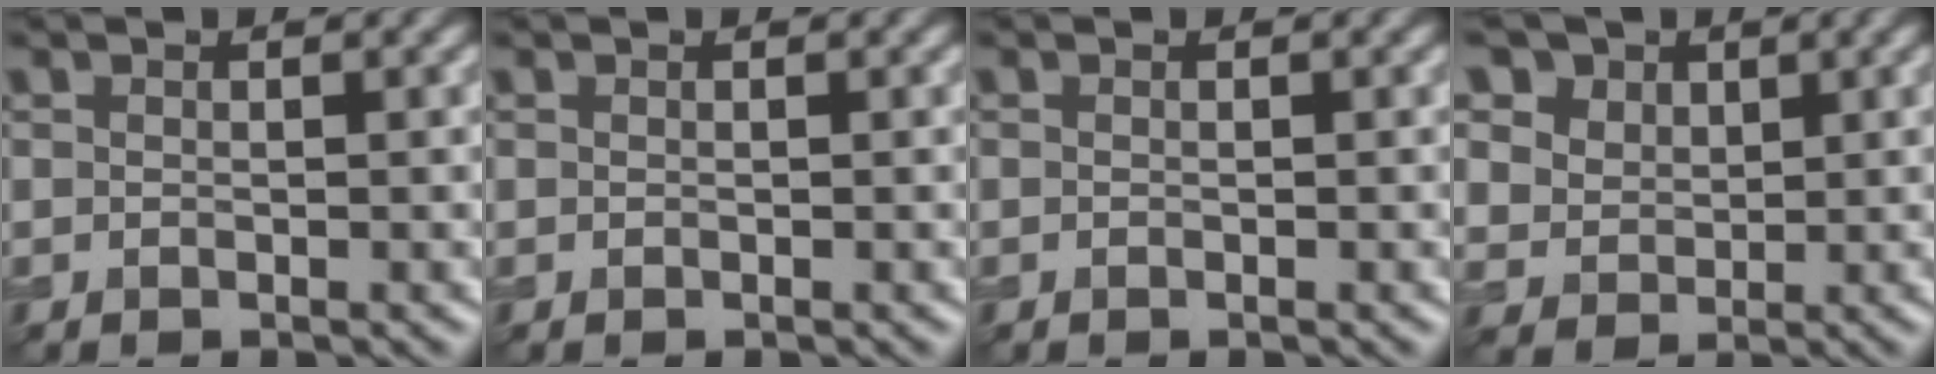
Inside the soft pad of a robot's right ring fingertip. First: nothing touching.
{"total": 0.0}
{"total": 0.0}
{"total": 10.7, "force": [6.3, 7.6, 4.2], "torque": [-0.121, 0.021, 0.101]}